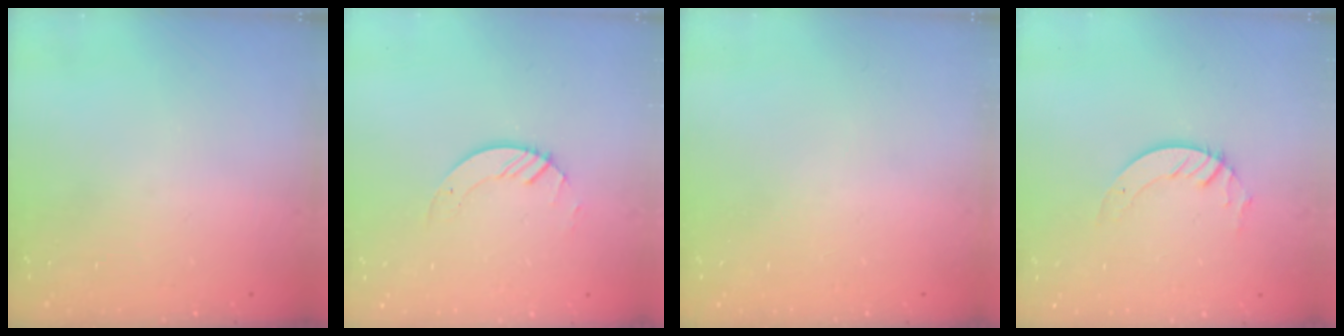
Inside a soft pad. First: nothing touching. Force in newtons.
{"total": 2.8, "press": 2.8, "slide": 0.3}
{"total": 0.0}
{"total": 3.4, "press": 3.4, "slide": 0.3}